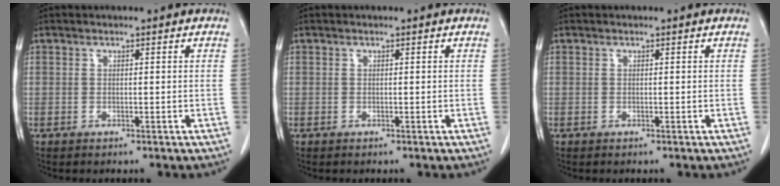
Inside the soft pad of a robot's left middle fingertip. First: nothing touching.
{"total": 0.0}
{"total": 0.0}